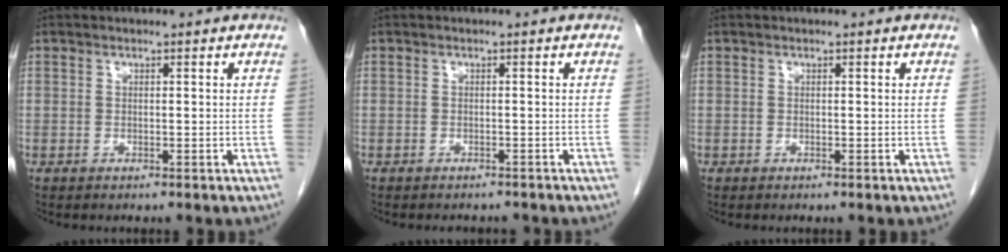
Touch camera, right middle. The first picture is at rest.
{"total": 3.1, "force": [-2.8, 1.1, 0.6], "torque": [-0.007, -0.003, -0.034]}
{"total": 0.0}